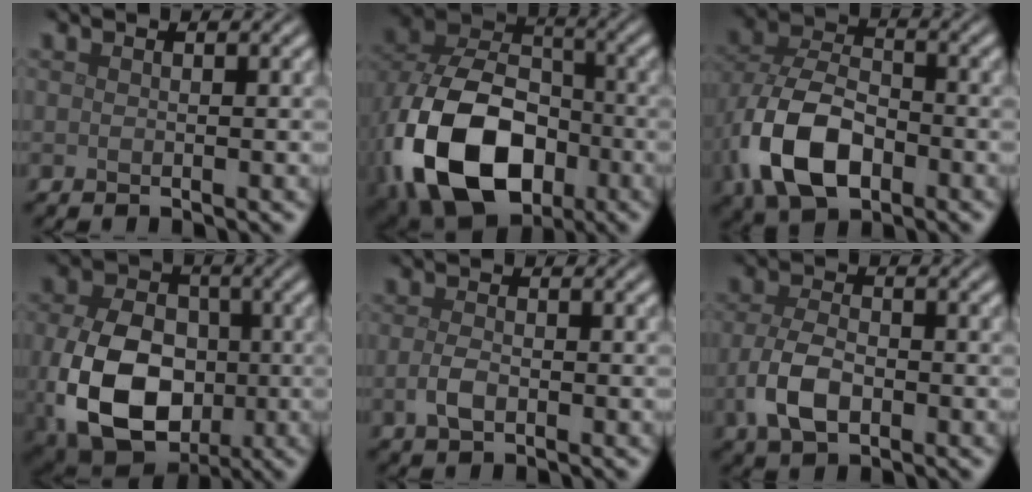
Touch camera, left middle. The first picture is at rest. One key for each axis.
{"total": 15.5, "fx": -5.2, "fy": 10.4, "fz": 10.2, "tx": -0.215, "ty": -0.036, "tz": -0.095}
{"total": 9.2, "fx": -3.3, "fy": 5.7, "fz": 6.5, "tx": -0.147, "ty": -0.006, "tz": -0.072}
{"total": 11.3, "fx": -1.7, "fy": 8.2, "fz": 7.7, "tx": -0.166, "ty": -0.030, "tz": -0.028}
{"total": 1.9, "fx": -0.5, "fy": 1.0, "fz": 1.5, "tx": -0.034, "ty": -0.003, "tz": -0.012}
{"total": 4.4, "fx": -1.3, "fy": 2.6, "fz": 3.3, "tx": -0.073, "ty": -0.004, "tz": -0.028}